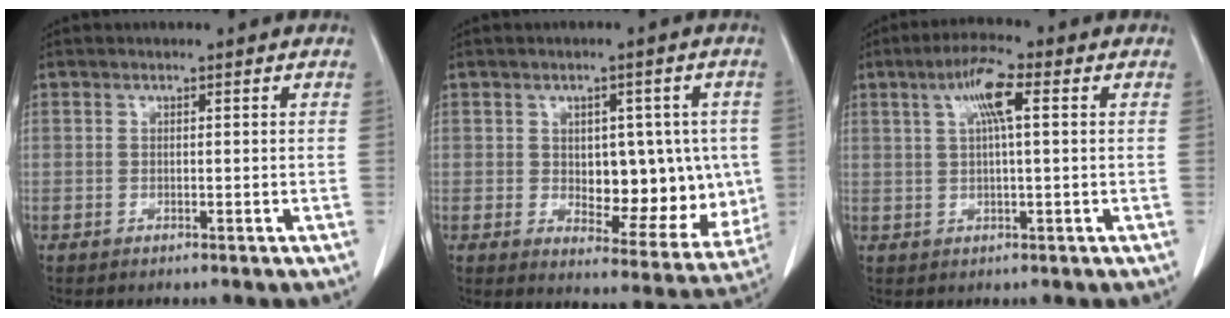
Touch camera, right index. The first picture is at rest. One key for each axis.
{"total": 11.9, "fx": 0.1, "fy": 6.4, "fz": 10.0, "tx": -0.116, "ty": 0.009, "tz": 0.023}
{"total": 5.9, "fx": 1.9, "fy": 0.7, "fz": 5.5, "tx": -0.105, "ty": 0.013, "tz": 0.033}